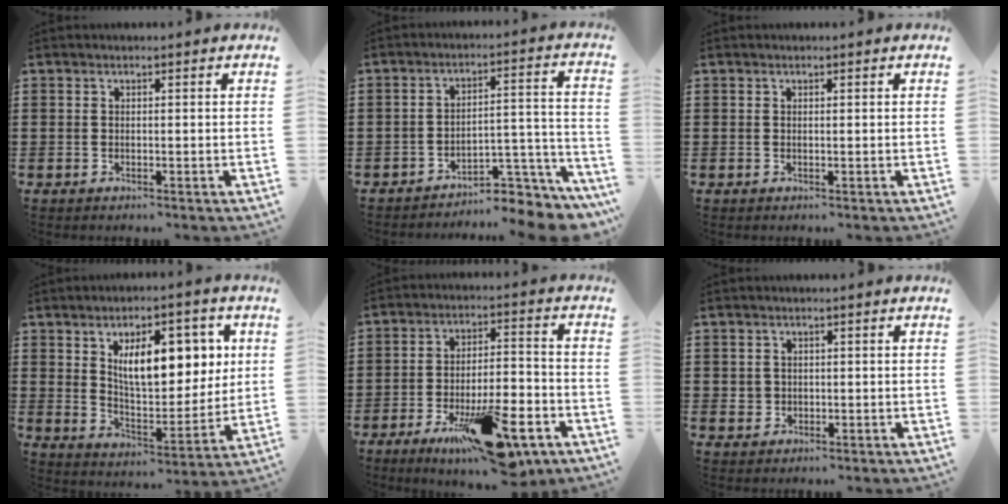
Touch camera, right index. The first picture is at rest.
{"total": 5.7, "force": [-5.0, 1.5, 2.1], "torque": [-0.033, 0.004, -0.097]}
{"total": 0.0}
{"total": 11.4, "force": [4.3, 5.6, 9.0], "torque": [-0.147, -0.002, 0.071]}
{"total": 16.6, "force": [-9.1, 4.9, 12.9], "torque": [-0.199, 0.032, -0.141]}
{"total": 1.6, "force": [0.0, 1.6, 0.4], "torque": [-0.012, 0.008, -0.001]}